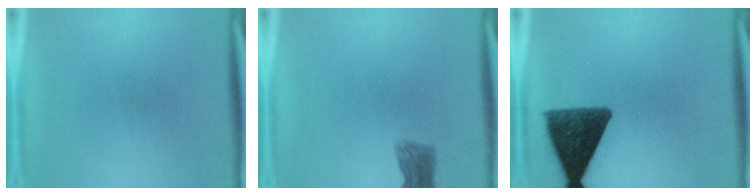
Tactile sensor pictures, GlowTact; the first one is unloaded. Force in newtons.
{"total": 2.9}
{"total": 11.3}